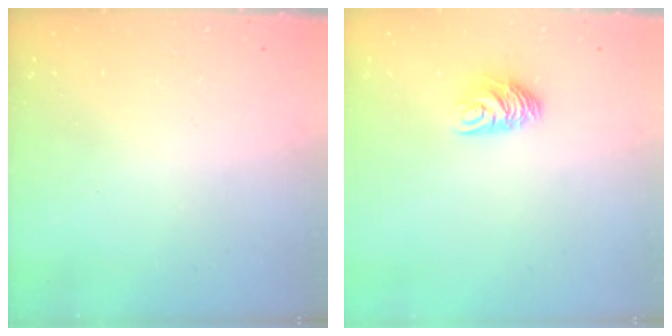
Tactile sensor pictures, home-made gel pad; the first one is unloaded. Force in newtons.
{"total": 7.3, "press": 7.3, "slide": 0.4}